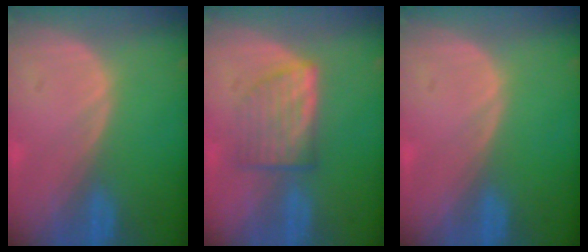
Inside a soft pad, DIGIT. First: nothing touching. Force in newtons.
{"total": 5.9, "press": 5.7, "slide": 1.4}
{"total": 0.0}